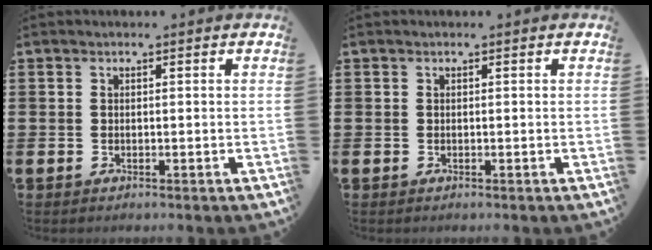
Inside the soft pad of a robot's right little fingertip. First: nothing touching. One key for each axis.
{"total": 0.0}